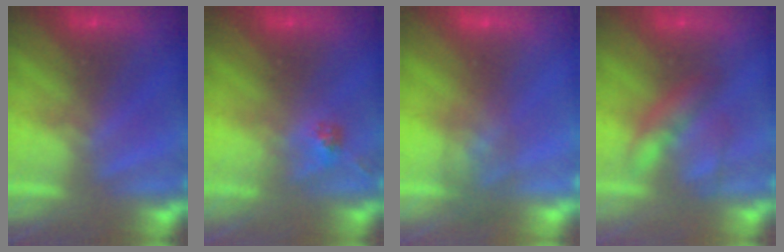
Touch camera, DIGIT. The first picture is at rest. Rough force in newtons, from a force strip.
{"total": 2.3}
{"total": 7.1}
{"total": 2.3}